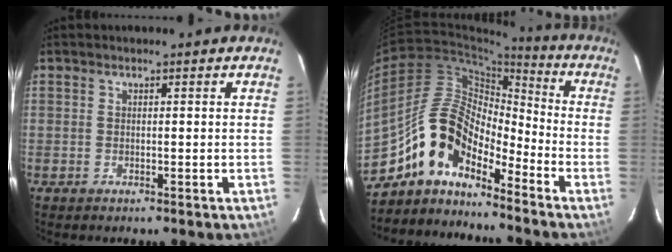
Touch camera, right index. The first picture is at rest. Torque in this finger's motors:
{"motor_torque": [1.08, -1.06, 0.87, 0.21]}